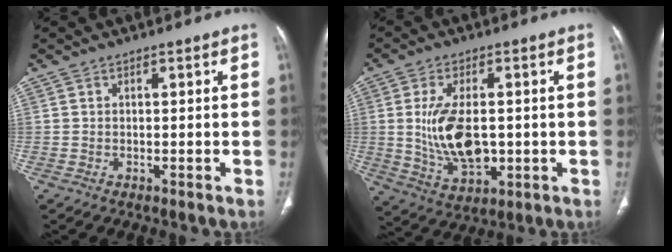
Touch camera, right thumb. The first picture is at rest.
{"total": 11.9, "force": [-0.1, 6.5, 9.9], "torque": [-0.181, -0.008, 0.013]}